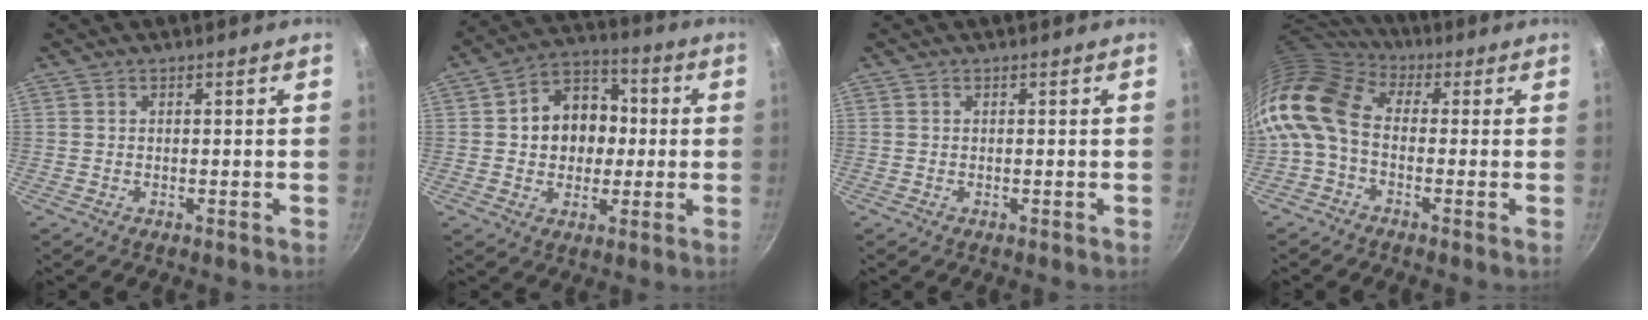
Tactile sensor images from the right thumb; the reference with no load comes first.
{"total": 12.4, "force": [0.7, 10.1, 7.1], "torque": [-0.068, 0.021, -0.001]}
{"total": 0.0}
{"total": 13.1, "force": [-1.5, 9.2, 9.2], "torque": [-0.179, 0.031, -0.051]}